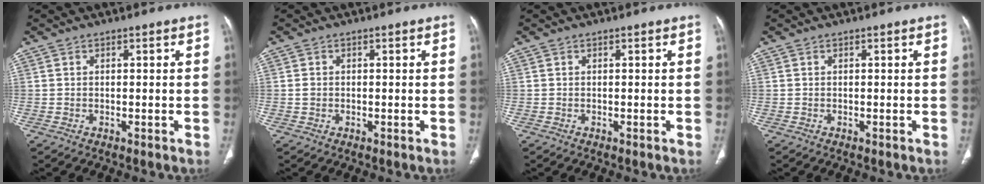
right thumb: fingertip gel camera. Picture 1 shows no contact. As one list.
[{"total": 1.1, "force": [0.0, 1.0, 0.6], "torque": [-0.008, 0.002, 0.002]}, {"total": 0.0}, {"total": 0.0}]